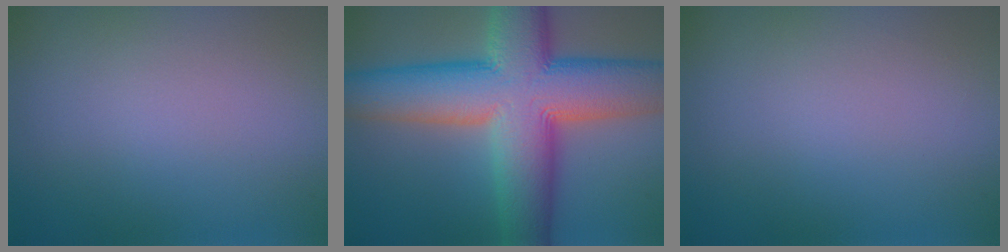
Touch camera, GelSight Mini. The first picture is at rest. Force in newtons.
{"total": 14.8, "press": 14.8, "slide": 0.7}
{"total": 0.0}